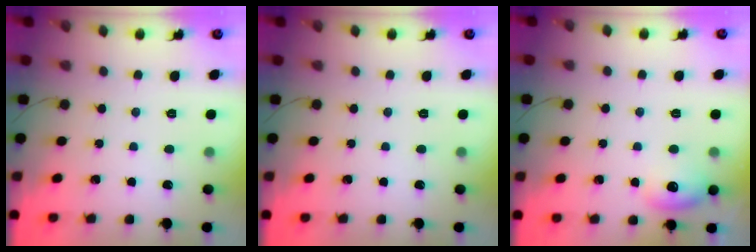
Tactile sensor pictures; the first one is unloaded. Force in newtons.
{"total": 0.0}
{"total": 8.2, "press": 8.1, "slide": 1.4}